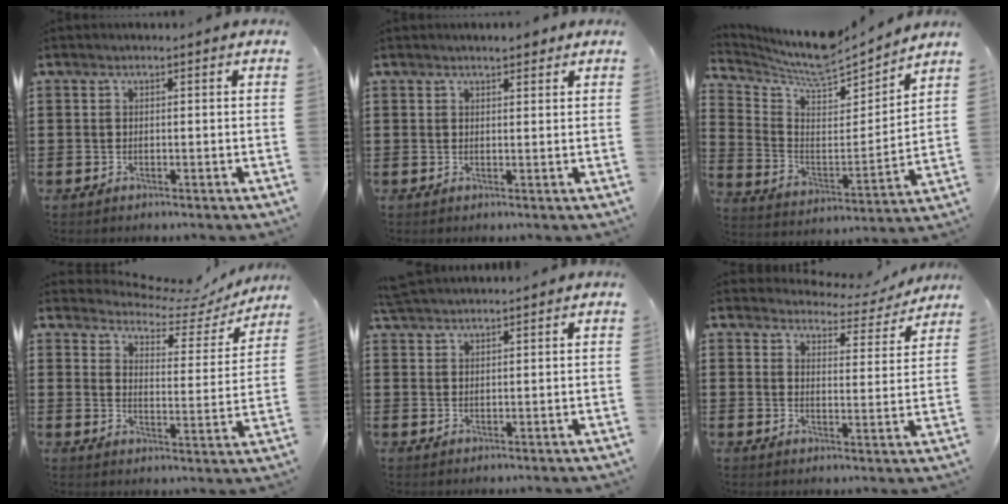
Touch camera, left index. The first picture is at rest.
{"total": 2.0, "force": [1.7, 0.4, 0.9], "torque": [-0.020, 0.004, 0.031]}
{"total": 8.2, "force": [7.5, 1.9, 2.8], "torque": [-0.091, -0.055, 0.129]}
{"total": 5.2, "force": [4.9, 1.5, 1.1], "torque": [-0.037, -0.035, 0.079]}
{"total": 2.5, "force": [2.5, 0.0, 0.4], "torque": [-0.014, 0.000, 0.049]}
{"total": 3.8, "force": [3.7, 0.7, 0.6], "torque": [-0.024, -0.024, 0.060]}